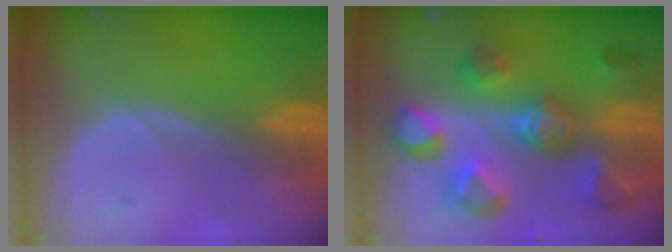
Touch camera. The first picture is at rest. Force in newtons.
{"total": 11.1, "press": 10.1, "slide": 4.7}